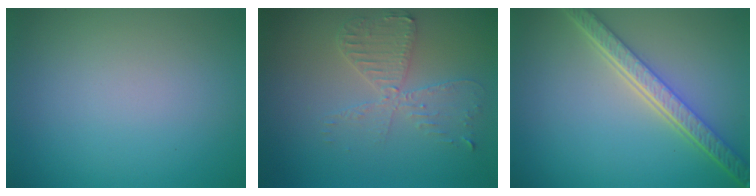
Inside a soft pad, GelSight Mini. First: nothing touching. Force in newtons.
{"total": 3.7, "press": 3.2, "slide": 1.9}
{"total": 5.4, "press": 4.2, "slide": 3.4}